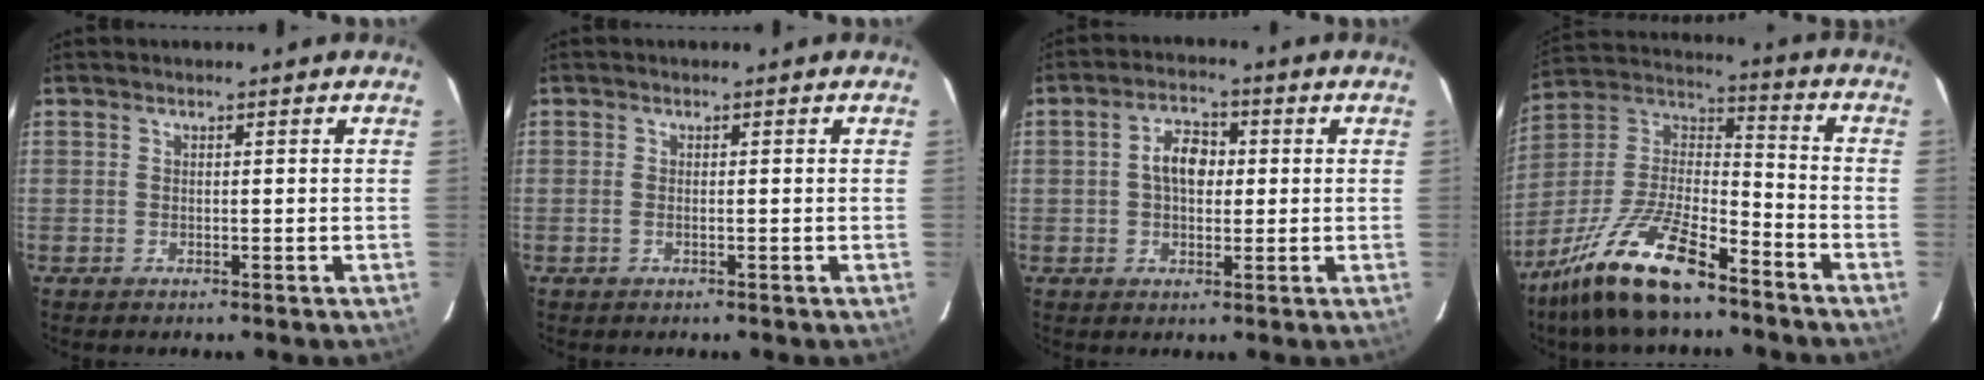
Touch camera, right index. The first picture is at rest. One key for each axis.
{"total": 0.7, "fx": -0.2, "fy": 0.4, "fz": 0.6, "tx": -0.014, "ty": 0.000, "tz": -0.005}
{"total": 5.8, "fx": 0.5, "fy": 3.7, "fz": 4.4, "tx": -0.077, "ty": 0.017, "tz": 0.008}
{"total": 18.4, "fx": -12.8, "fy": 5.5, "fz": 12.1, "tx": -0.256, "ty": -0.006, "tz": -0.238}